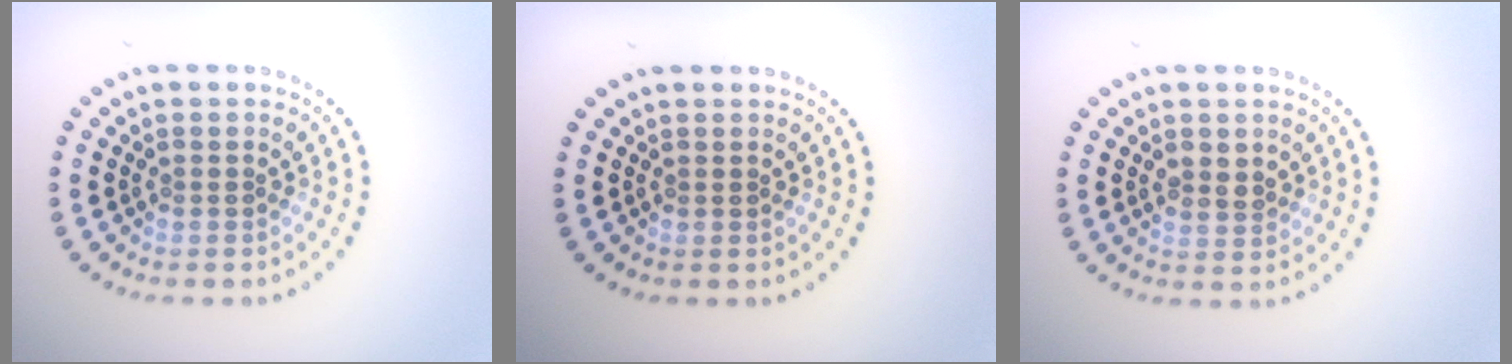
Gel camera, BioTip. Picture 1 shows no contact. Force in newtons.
{"total": 0.0}
{"total": 1.7, "press": 1.7, "slide": 0.4}